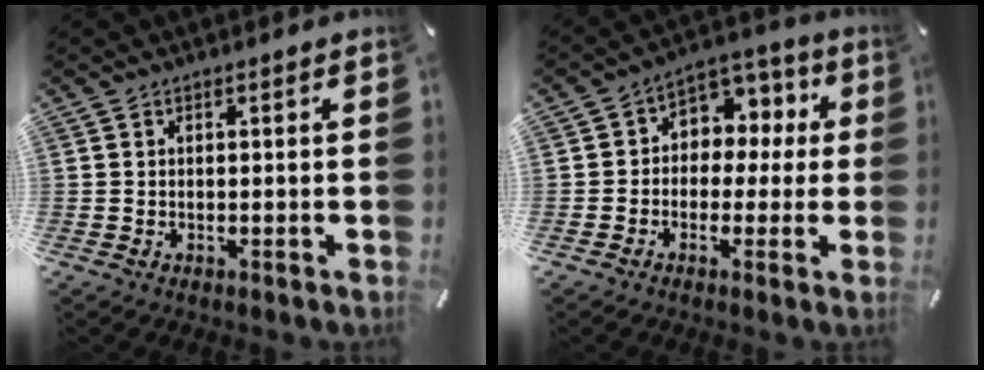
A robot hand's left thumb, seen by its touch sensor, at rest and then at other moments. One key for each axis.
{"total": 7.5, "fx": 0.3, "fy": 6.9, "fz": 2.7, "tx": -0.041, "ty": -0.003, "tz": 0.005}